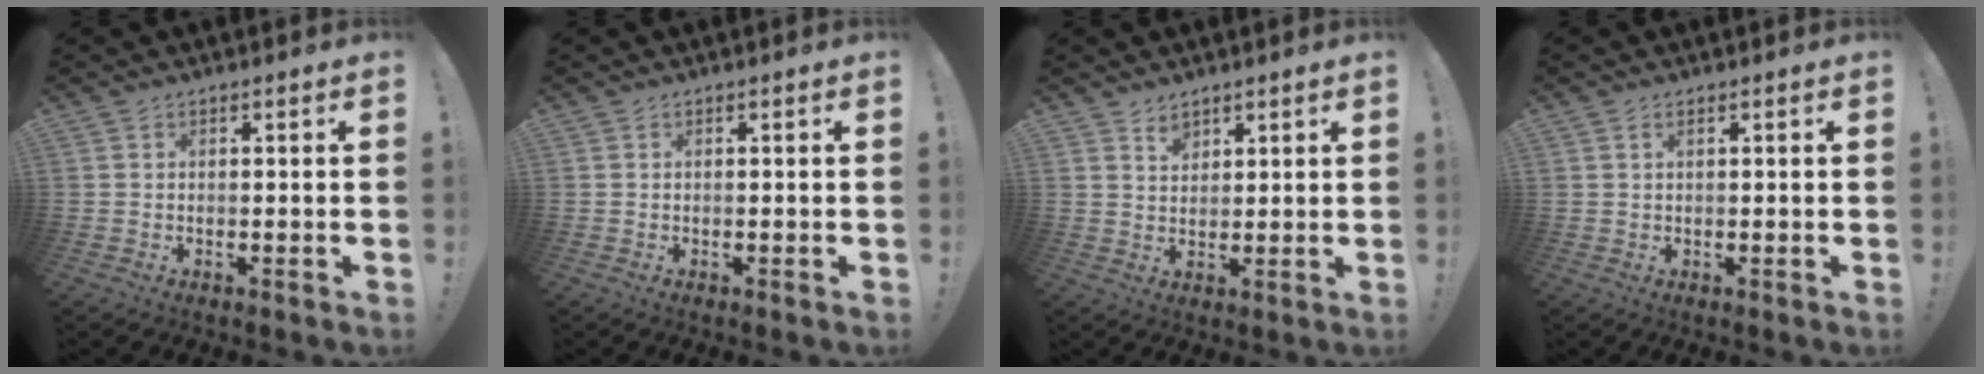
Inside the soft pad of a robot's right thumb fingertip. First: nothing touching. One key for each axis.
{"total": 0.0}
{"total": 3.6, "fx": 2.8, "fy": 2.0, "fz": 0.8, "tx": -0.008, "ty": -0.018, "tz": 0.052}
{"total": 1.2, "fx": 0.7, "fy": 0.5, "fz": 0.8, "tx": -0.008, "ty": -0.002, "tz": 0.012}